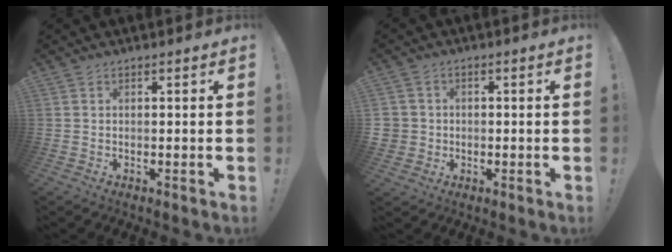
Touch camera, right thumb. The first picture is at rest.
{"total": 3.8, "force": [-0.3, 3.6, 1.0], "torque": [-0.028, 0.009, -0.004]}